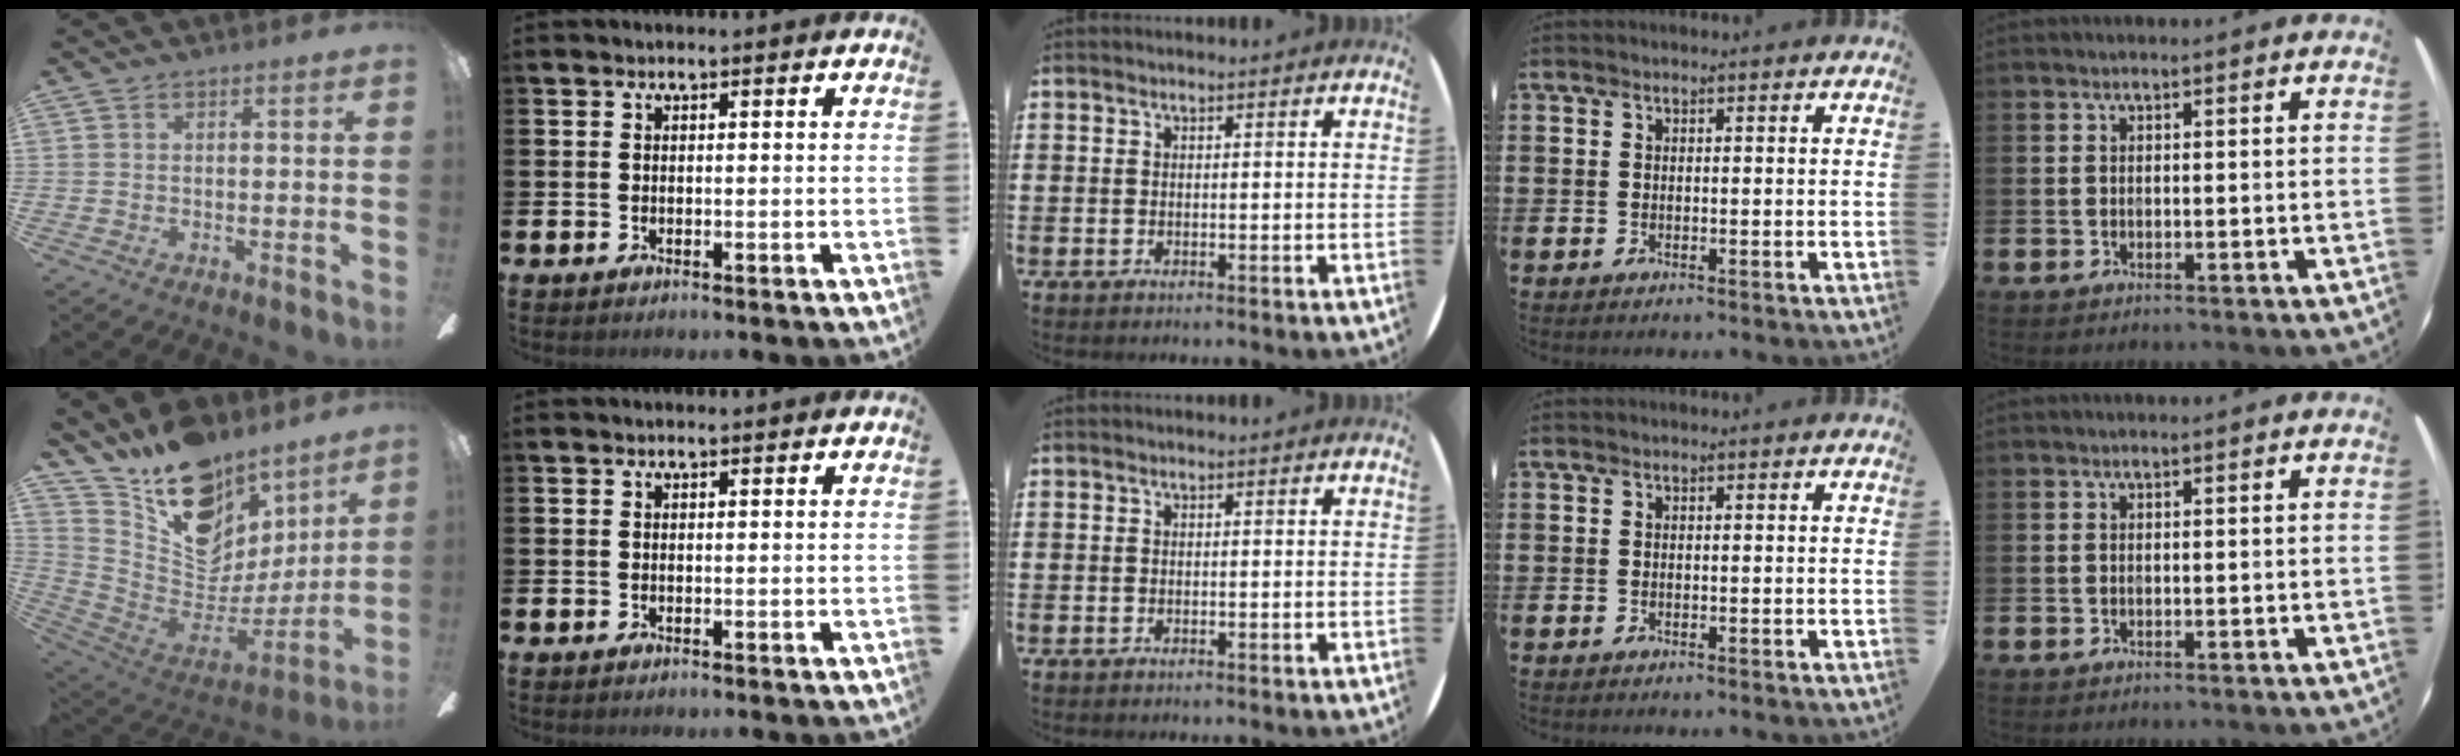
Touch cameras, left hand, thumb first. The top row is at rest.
{"thumb": {"total": 18.3, "force": [12.6, 11.4, 6.8], "torque": [-0.116, -0.105, 0.242]}}